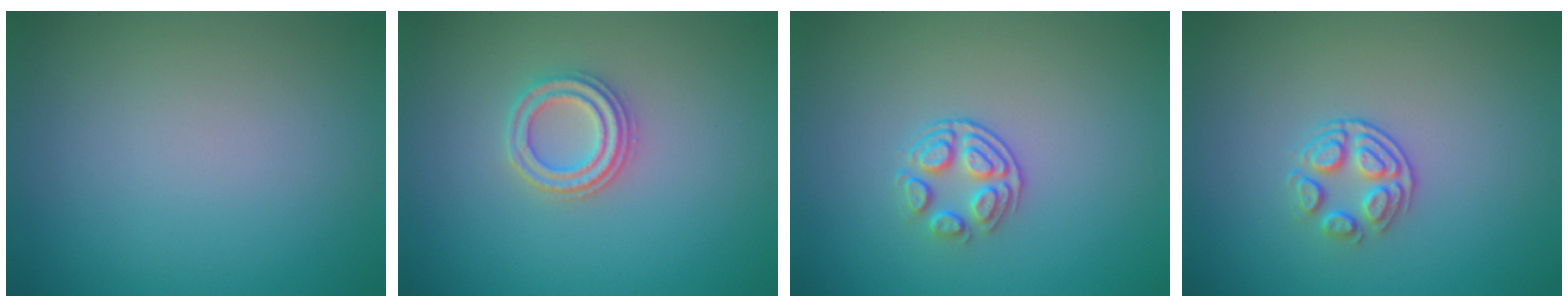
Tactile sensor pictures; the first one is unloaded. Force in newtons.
{"total": 2.5, "press": 2.4, "slide": 0.7}
{"total": 2.4, "press": 1.8, "slide": 1.6}
{"total": 2.4, "press": 1.8, "slide": 1.6}